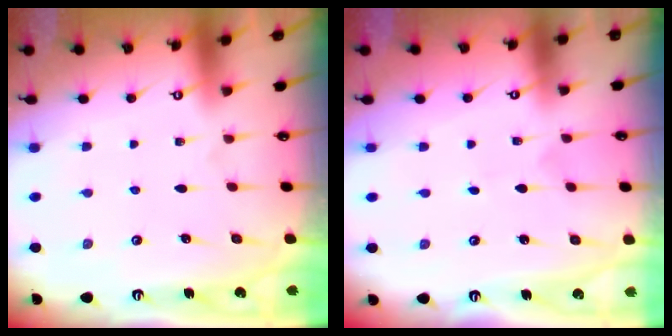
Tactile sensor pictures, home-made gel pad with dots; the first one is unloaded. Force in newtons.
{"total": 0.5, "press": 0.5, "slide": 0.0}